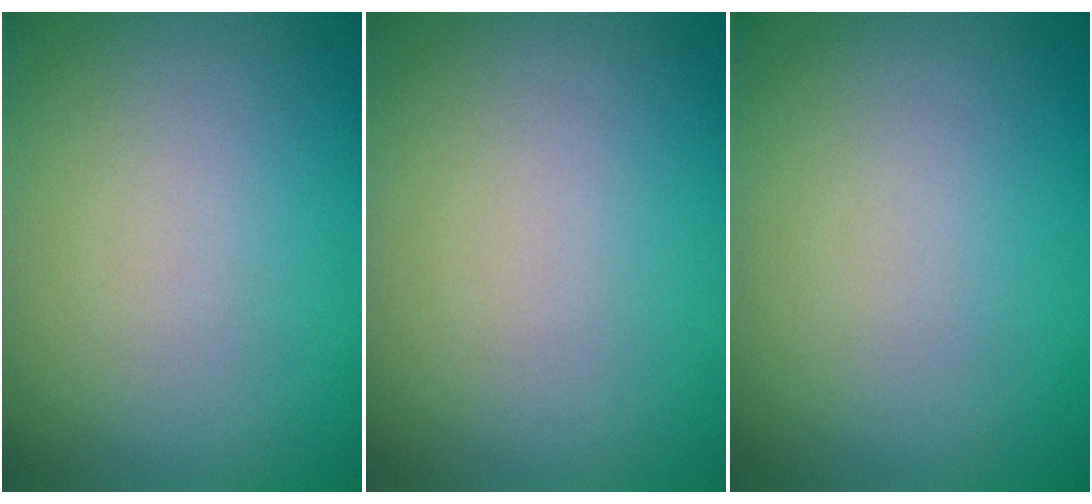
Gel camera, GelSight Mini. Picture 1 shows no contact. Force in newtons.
{"total": 0.0}
{"total": 0.0}